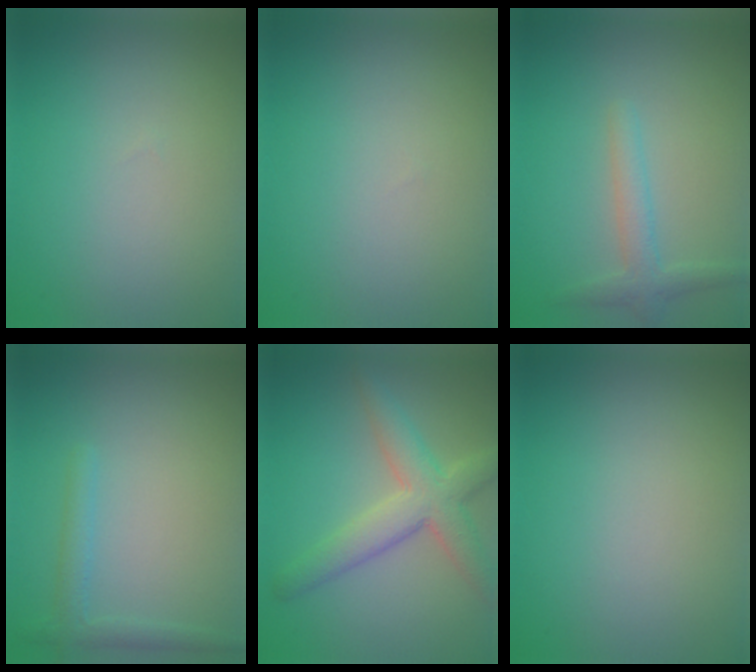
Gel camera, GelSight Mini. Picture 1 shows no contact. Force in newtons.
{"total": 0.0}
{"total": 2.3, "press": 2.3, "slide": 0.1}
{"total": 1.9, "press": 1.8, "slide": 0.2}
{"total": 5.2, "press": 5.2, "slide": 0.5}
{"total": 0.0}